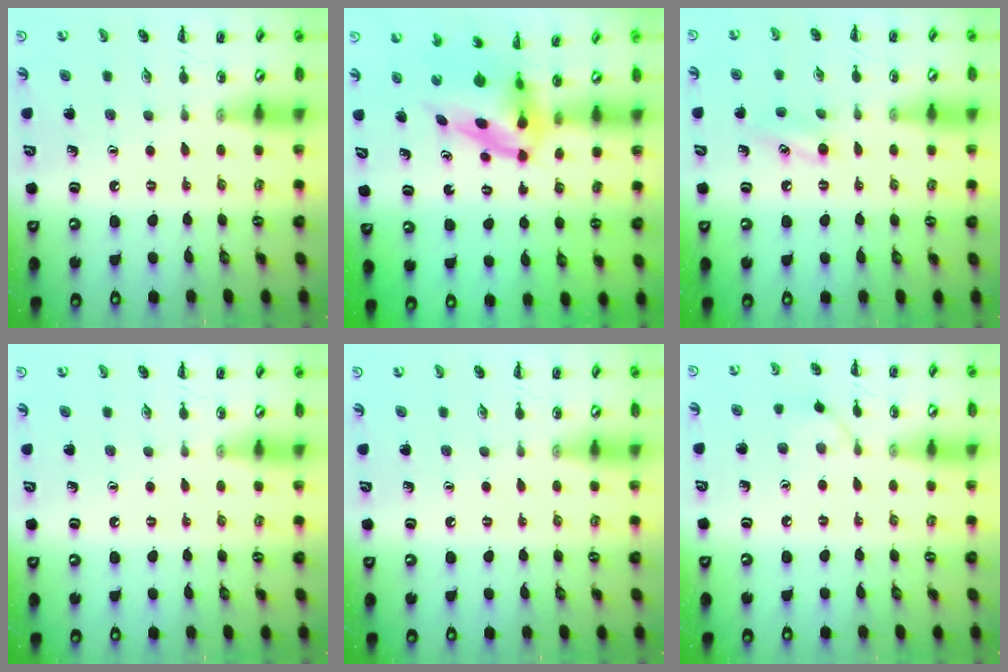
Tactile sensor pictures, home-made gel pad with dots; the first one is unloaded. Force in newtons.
{"total": 4.6, "press": 4.5, "slide": 1.1}
{"total": 4.3, "press": 4.1, "slide": 1.3}
{"total": 0.0}
{"total": 0.0}
{"total": 5.3, "press": 5.1, "slide": 1.7}